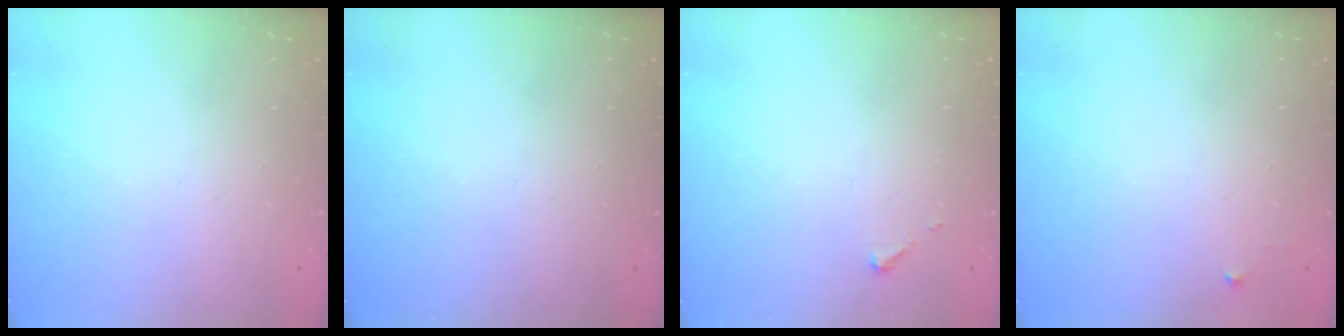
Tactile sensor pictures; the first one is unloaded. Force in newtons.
{"total": 0.0}
{"total": 2.6, "press": 2.6, "slide": 0.3}
{"total": 3.2, "press": 3.2, "slide": 0.5}